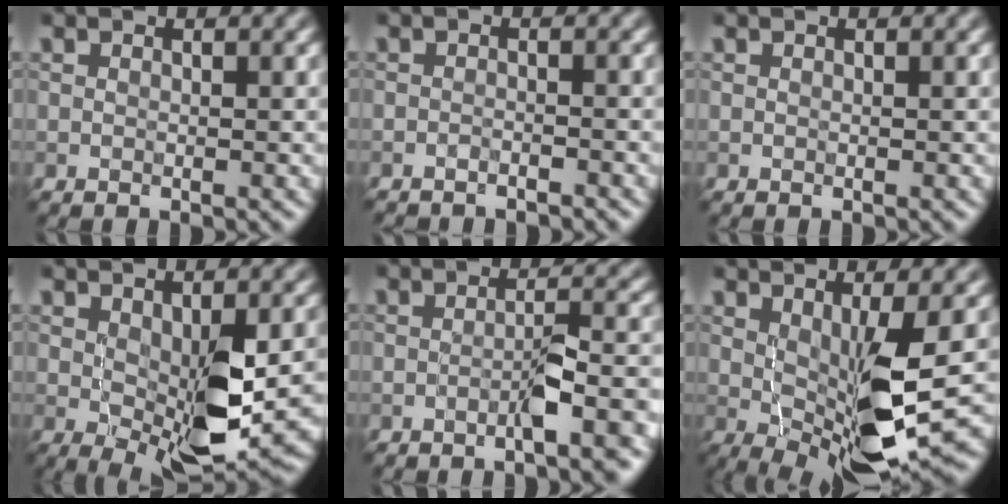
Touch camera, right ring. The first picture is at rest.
{"total": 1.8, "force": [-1.8, 0.2, 0.1], "torque": [0.008, -0.008, -0.029]}
{"total": 0.0}
{"total": 7.2, "force": [-0.9, 2.6, 6.7], "torque": [-0.126, -0.011, -0.003]}
{"total": 3.6, "force": [-1.8, 0.6, 3.1], "torque": [-0.040, 0.012, -0.032]}
{"total": 7.0, "force": [-0.3, 1.8, 6.8], "torque": [-0.122, -0.011, 0.006]}